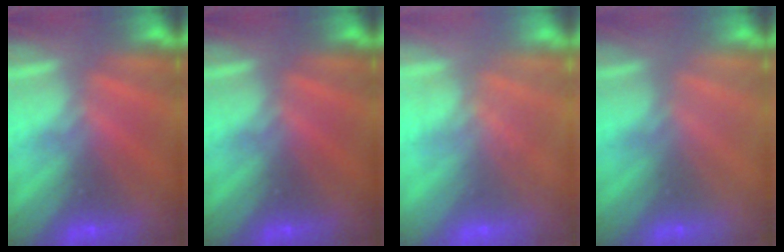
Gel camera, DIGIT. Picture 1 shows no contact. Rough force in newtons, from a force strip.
{"total": 0.0}
{"total": 7.4}
{"total": 2.9}